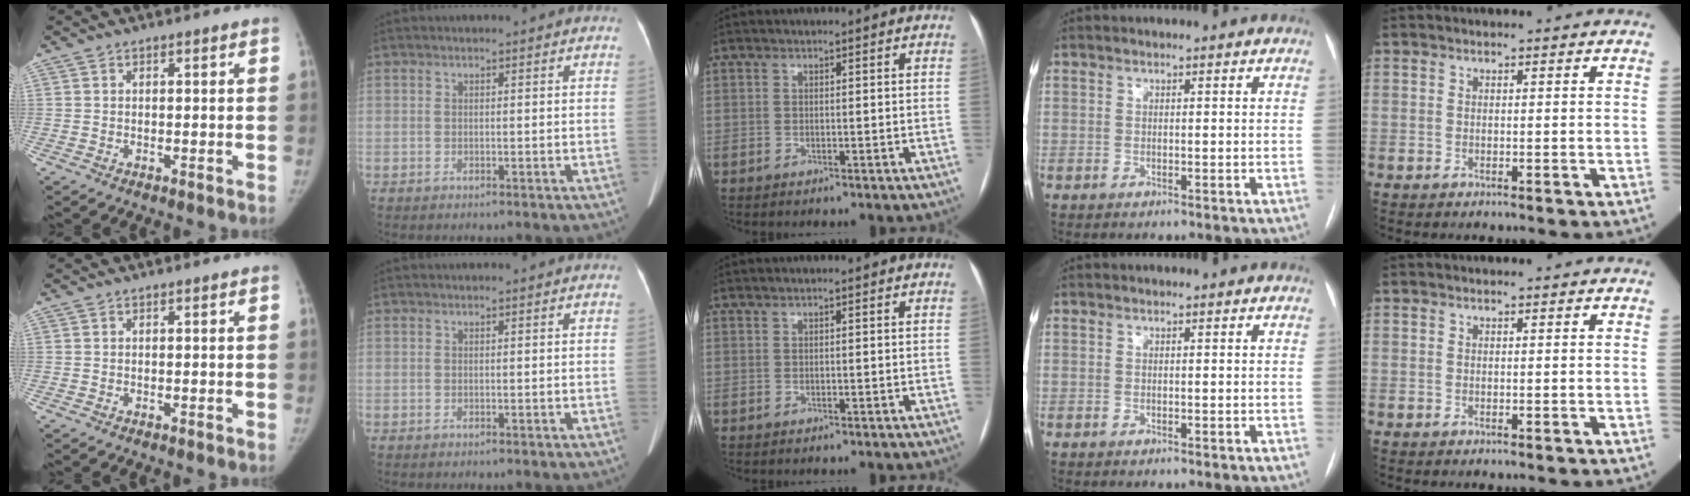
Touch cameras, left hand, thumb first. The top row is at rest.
{}